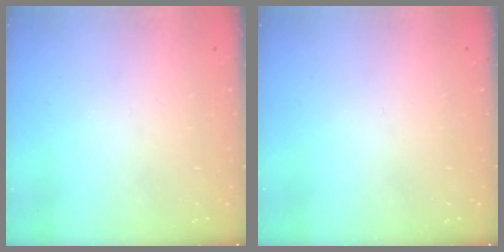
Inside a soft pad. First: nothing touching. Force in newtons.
{"total": 0.0}